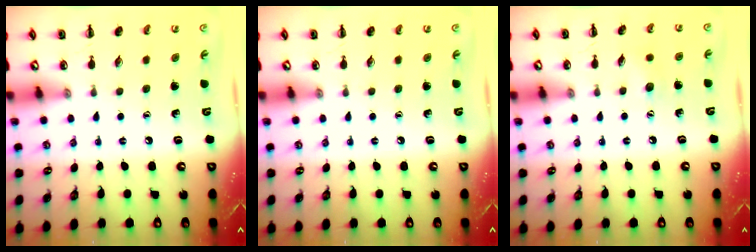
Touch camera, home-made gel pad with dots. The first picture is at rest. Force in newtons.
{"total": 0.0}
{"total": 3.9, "press": 3.7, "slide": 1.0}